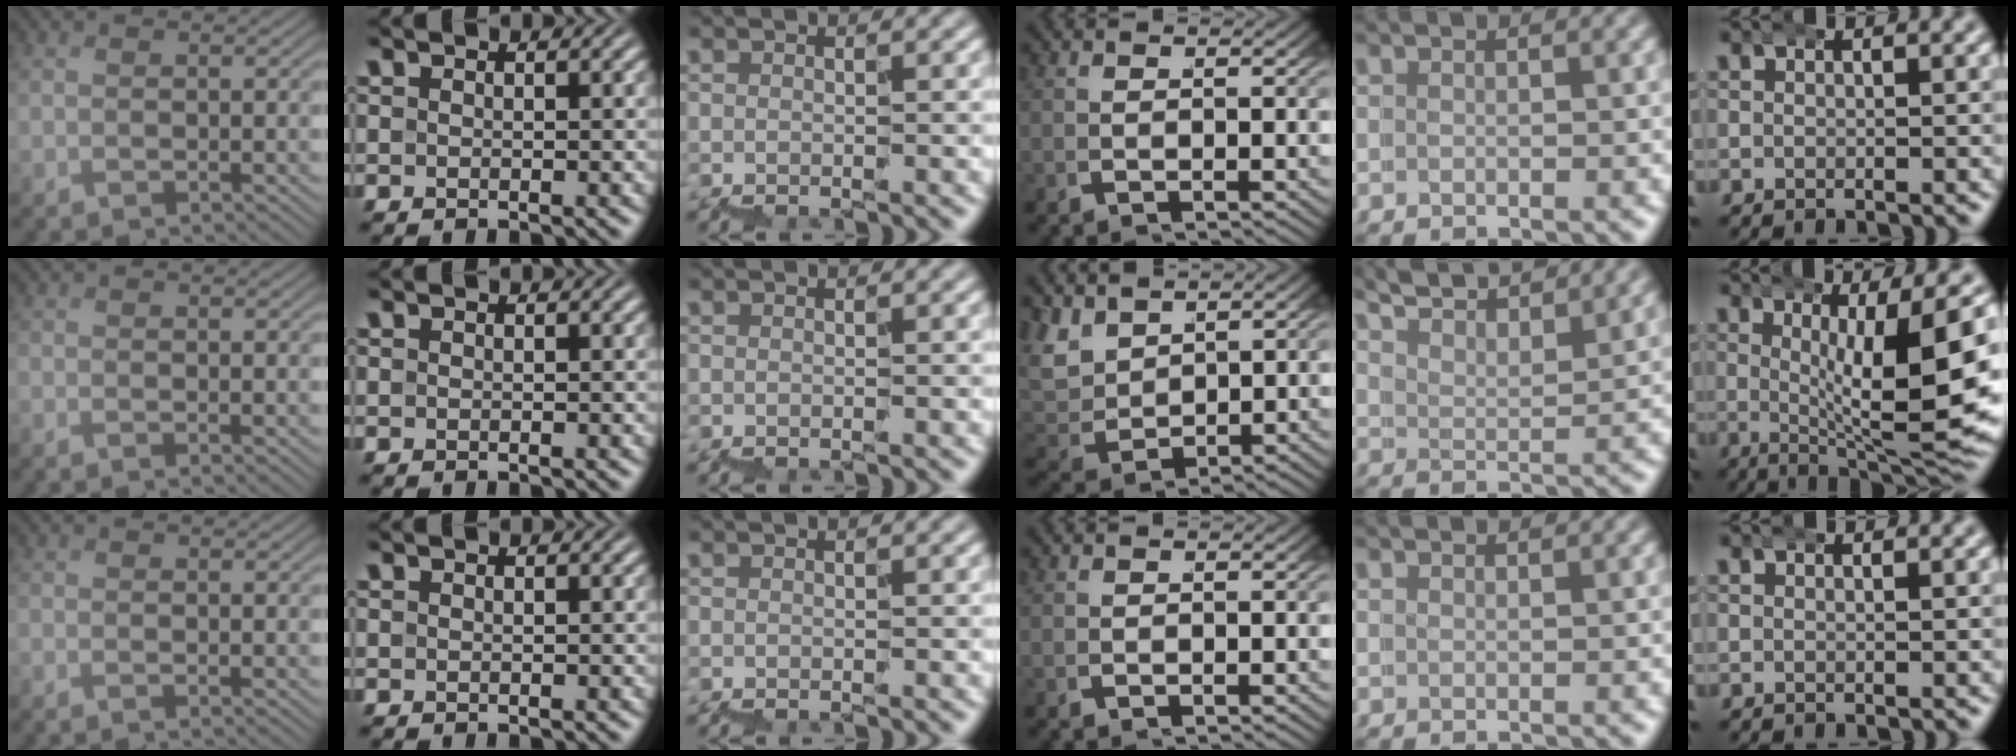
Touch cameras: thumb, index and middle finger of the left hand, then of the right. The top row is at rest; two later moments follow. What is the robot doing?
{"motion": "wrap", "object": "belt"}